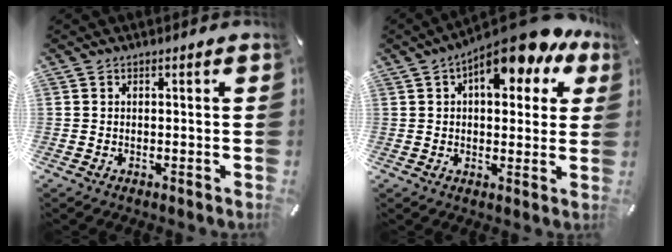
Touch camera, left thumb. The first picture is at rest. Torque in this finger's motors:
{"motor_torque": [3.03, 1.98, 1.43, -1.34, 0.35]}